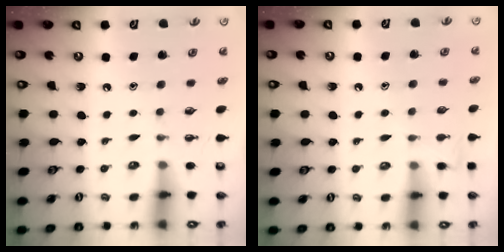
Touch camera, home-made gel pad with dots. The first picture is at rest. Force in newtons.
{"total": 6.3, "press": 6.2, "slide": 0.8}